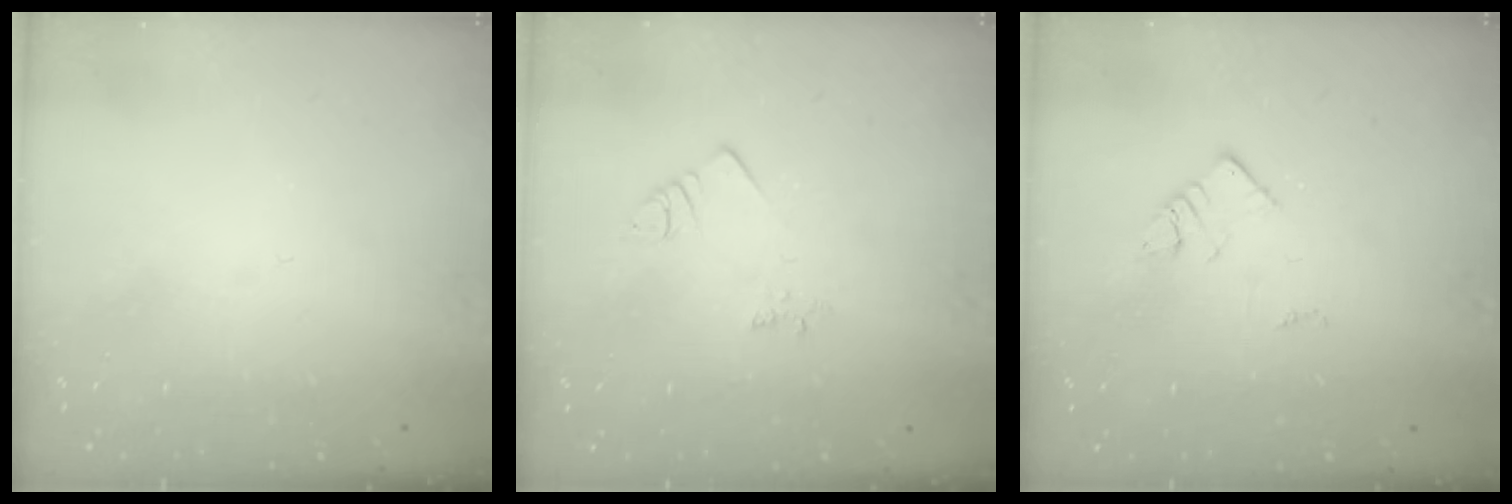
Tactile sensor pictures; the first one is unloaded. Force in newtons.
{"total": 2.5, "press": 2.5, "slide": 0.5}
{"total": 3.3, "press": 3.3, "slide": 0.2}